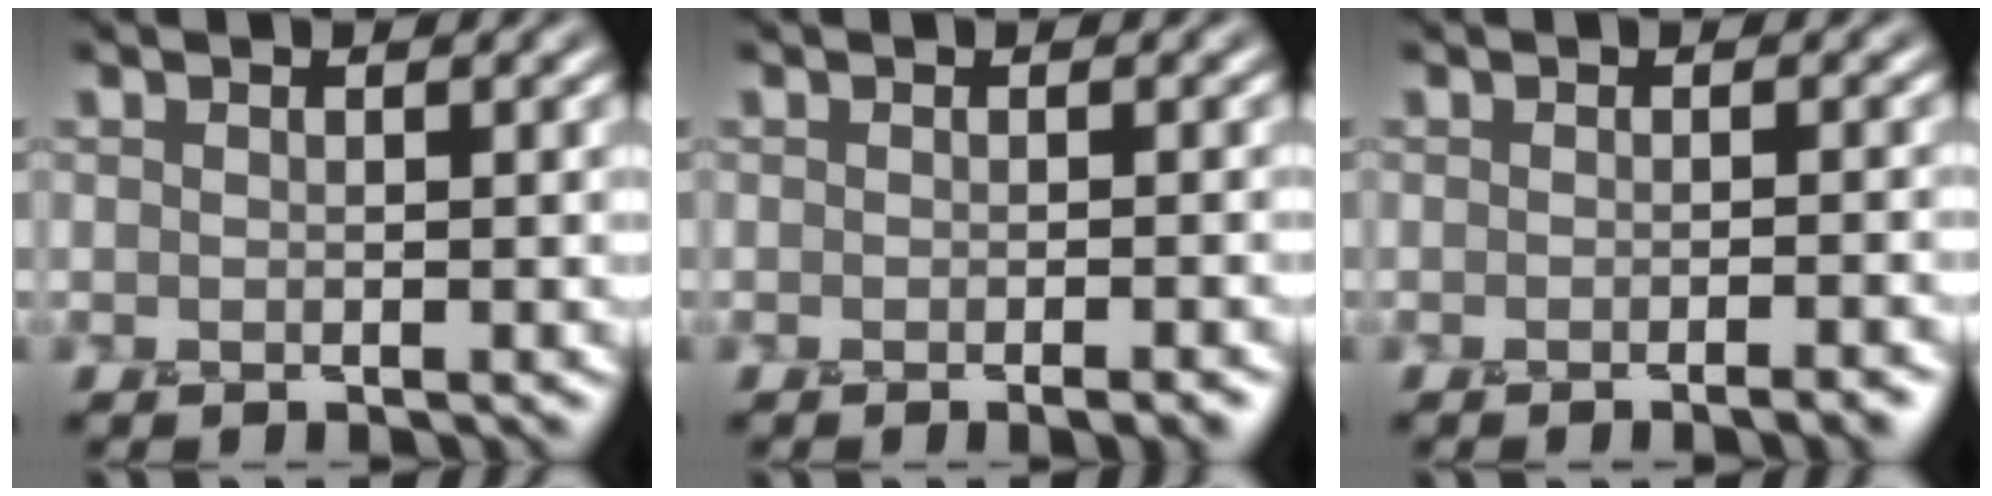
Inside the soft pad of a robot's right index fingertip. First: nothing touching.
{"total": 2.1, "force": [-1.3, 0.5, 1.6], "torque": [-0.003, -0.011, -0.012]}
{"total": 2.5, "force": [-1.5, 0.7, 1.8], "torque": [0.003, -0.007, -0.019]}